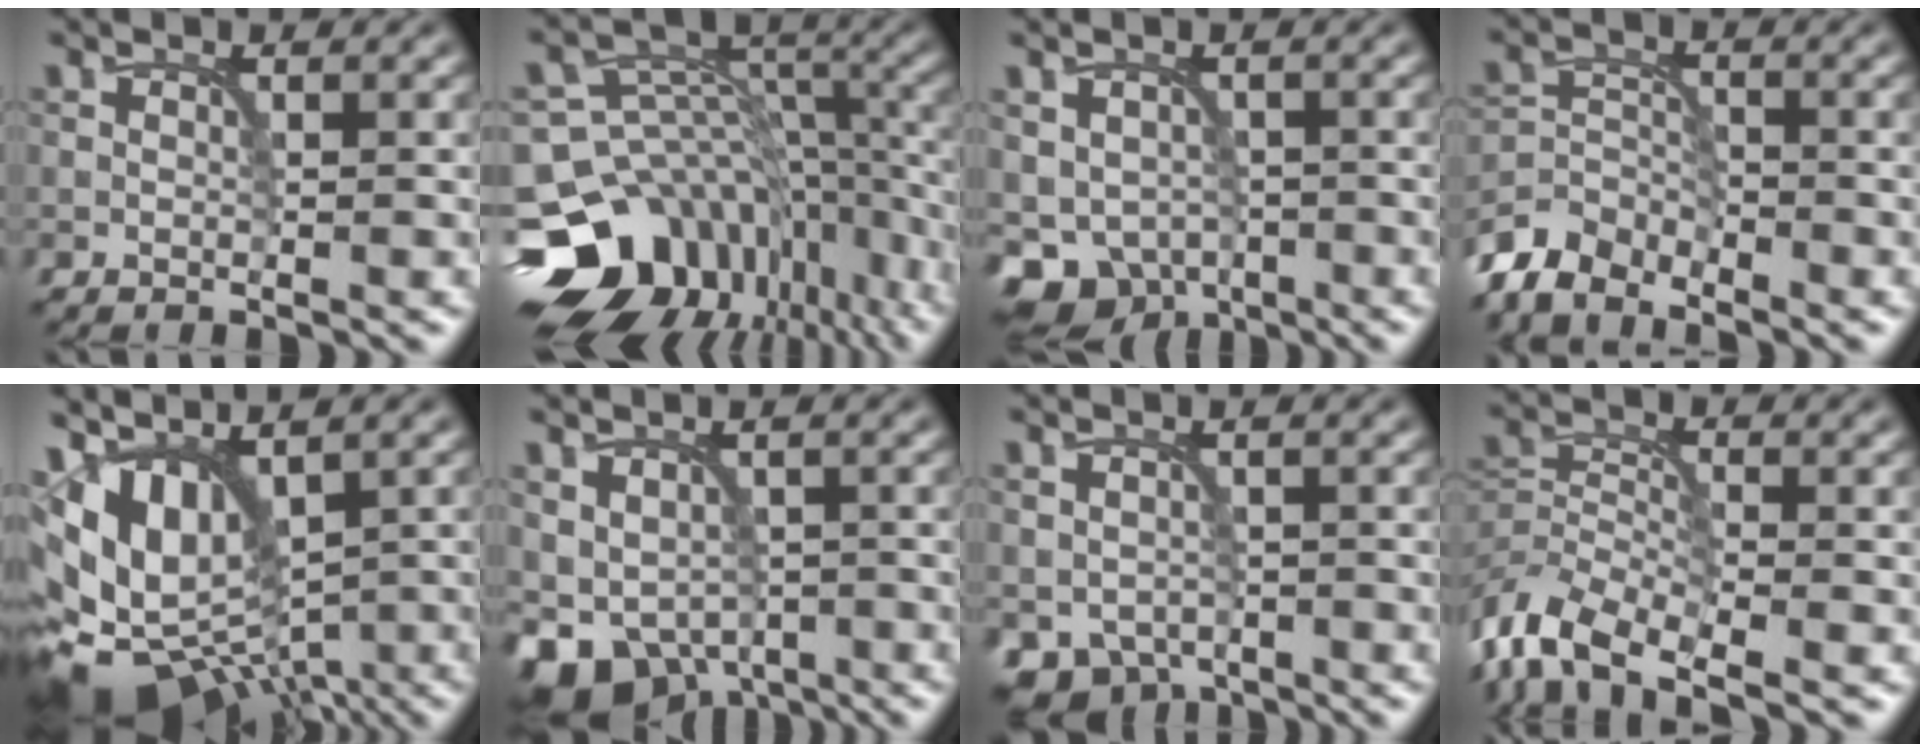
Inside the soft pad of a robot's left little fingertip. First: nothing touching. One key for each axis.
{"total": 14.9, "fx": -8.8, "fy": 10.6, "fz": 5.8, "tx": -0.147, "ty": 0.007, "tz": -0.137}
{"total": 5.1, "fx": -1.9, "fy": 4.1, "fz": 2.4, "tx": -0.040, "ty": -0.013, "tz": -0.029}
{"total": 4.3, "fx": -4.0, "fy": 1.4, "fz": 1.0, "tx": -0.019, "ty": -0.005, "tz": -0.090}
{"total": 11.6, "fx": -1.7, "fy": 7.0, "fz": 9.1, "tx": -0.149, "ty": 0.001, "tz": -0.006}
{"total": 5.7, "fx": -2.1, "fy": 4.3, "fz": 3.2, "tx": -0.058, "ty": -0.015, "tz": -0.030}
{"total": 3.7, "fx": -2.0, "fy": 2.6, "fz": 1.5, "tx": -0.022, "ty": -0.017, "tz": -0.030}
{"total": 7.1, "fx": -5.0, "fy": 2.8, "fz": 4.2, "tx": -0.084, "ty": -0.004, "tz": -0.109}